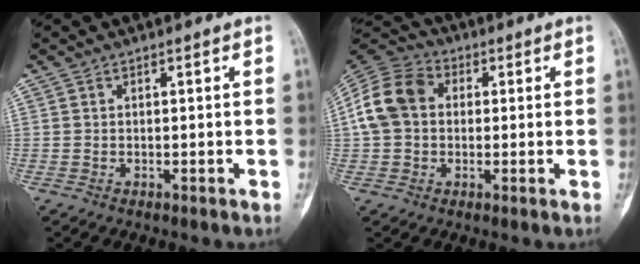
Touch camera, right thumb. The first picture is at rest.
{"total": 12.0, "force": [1.5, 9.4, 7.3], "torque": [-0.134, 0.032, 0.017]}